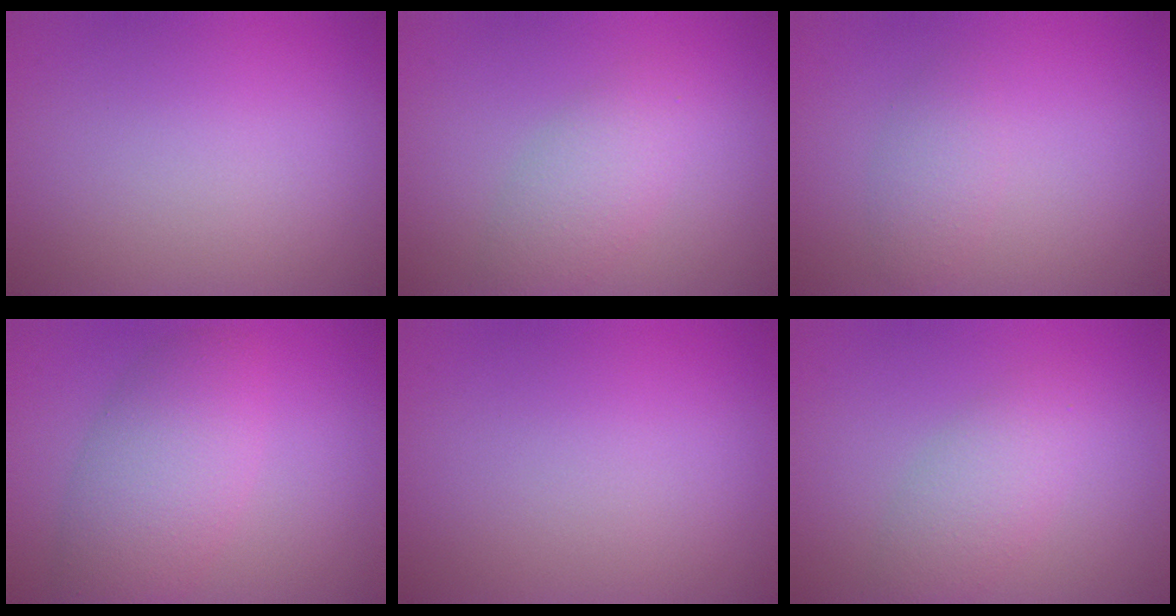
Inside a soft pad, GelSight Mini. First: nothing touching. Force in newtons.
{"total": 3.0, "press": 3.0, "slide": 0.1}
{"total": 1.8, "press": 1.8, "slide": 0.1}
{"total": 5.5, "press": 5.5, "slide": 0.3}
{"total": 0.0}
{"total": 3.0, "press": 3.0, "slide": 0.1}